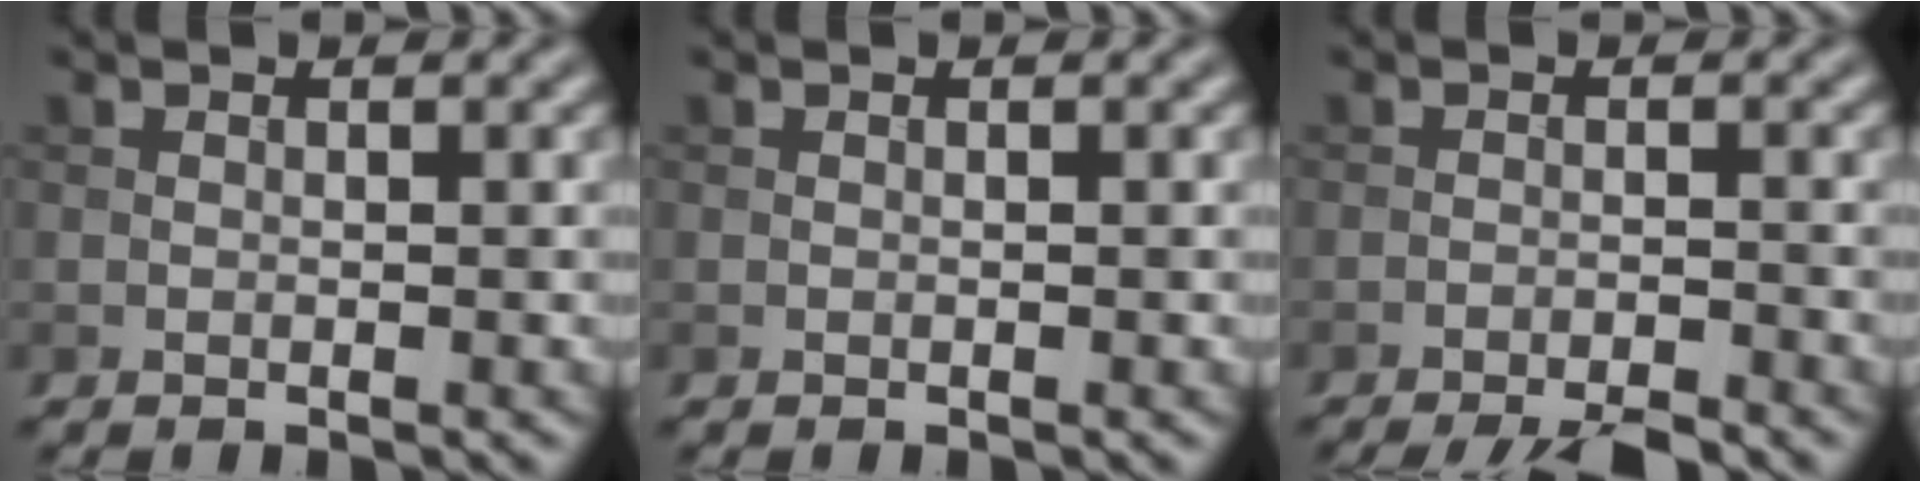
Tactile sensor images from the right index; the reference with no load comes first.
{"total": 0.0}
{"total": 5.4, "force": [-4.7, 0.7, 2.7], "torque": [-0.045, -0.012, -0.075]}